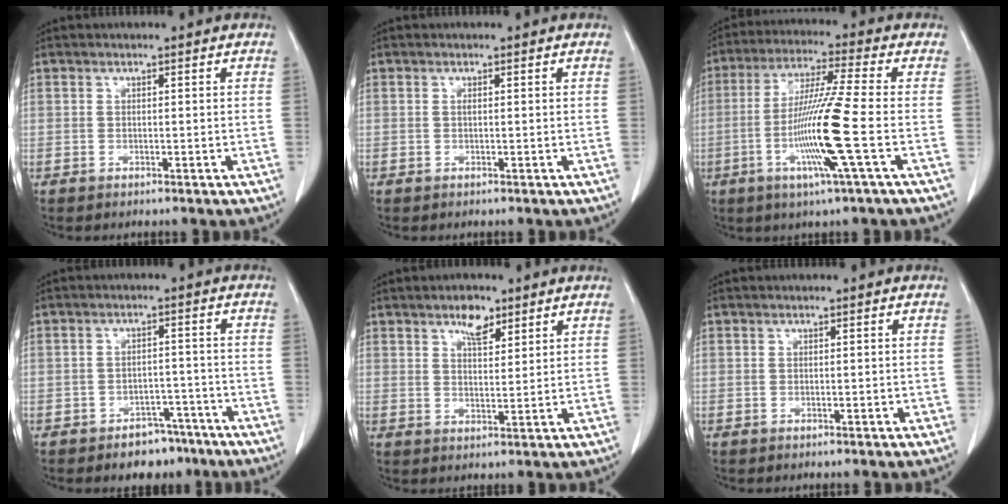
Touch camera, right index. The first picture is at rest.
{"total": 0.0}
{"total": 12.5, "force": [-3.2, -1.6, 11.9], "torque": [-0.236, -0.015, -0.068]}
{"total": 5.4, "force": [-3.9, 3.2, 2.0], "torque": [-0.019, 0.011, -0.050]}
{"total": 4.3, "force": [3.0, 2.4, 2.0], "torque": [-0.026, 0.001, 0.051]}
{"total": 0.7, "force": [-0.3, 0.3, 0.6], "torque": [-0.008, 0.001, -0.002]}